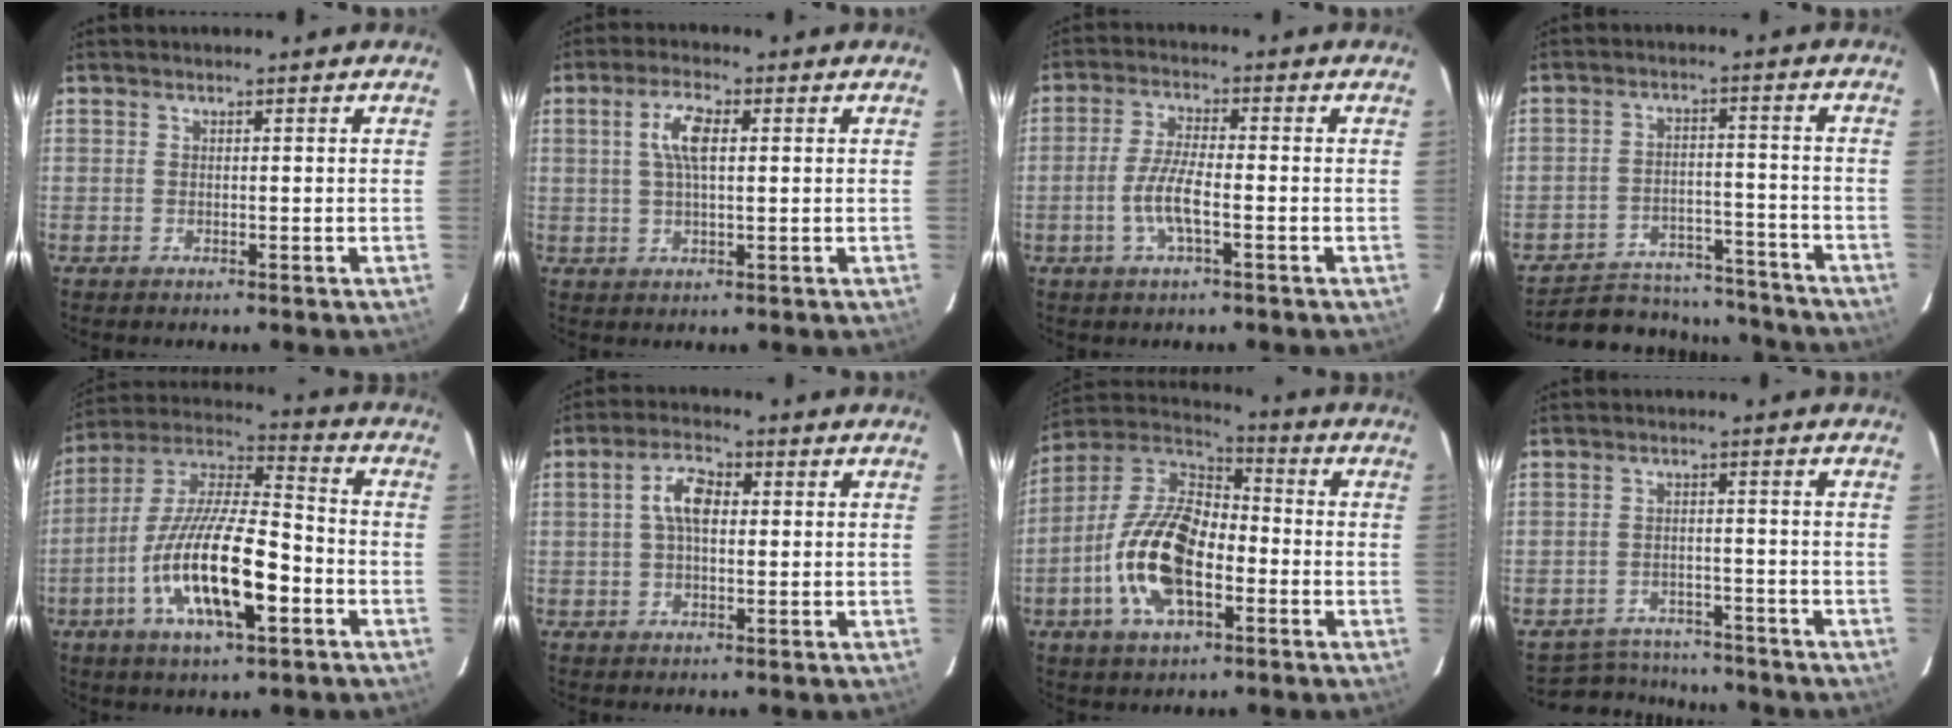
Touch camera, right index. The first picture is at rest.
{"total": 5.6, "force": [1.3, 2.1, 5.0], "torque": [-0.096, 0.011, 0.026]}
{"total": 6.3, "force": [-2.1, 1.2, 5.8], "torque": [-0.122, -0.001, -0.043]}
{"total": 19.3, "force": [-17.4, 6.3, 5.4], "torque": [-0.117, 0.023, -0.225]}
{"total": 19.1, "force": [-6.6, 5.6, 17.0], "torque": [-0.330, -0.013, -0.125]}
{"total": 5.6, "force": [0.7, 2.9, 4.8], "torque": [-0.089, 0.017, 0.013]}
{"total": 17.1, "force": [-5.1, 8.8, 13.8], "torque": [-0.286, 0.003, -0.099]}
{"total": 8.5, "force": [-7.9, 3.2, 0.7], "torque": [-0.030, 0.015, -0.111]}